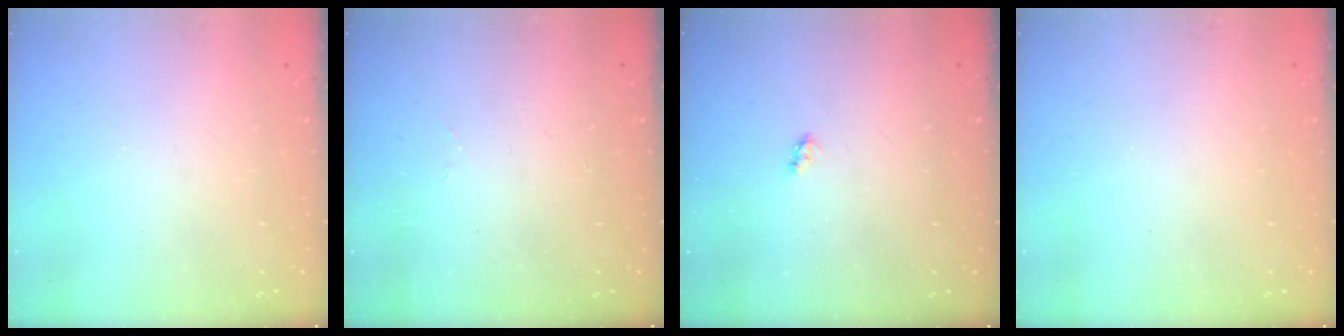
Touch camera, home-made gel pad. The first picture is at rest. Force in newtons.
{"total": 2.0, "press": 1.9, "slide": 0.8}
{"total": 2.7, "press": 2.7, "slide": 0.4}
{"total": 0.0}